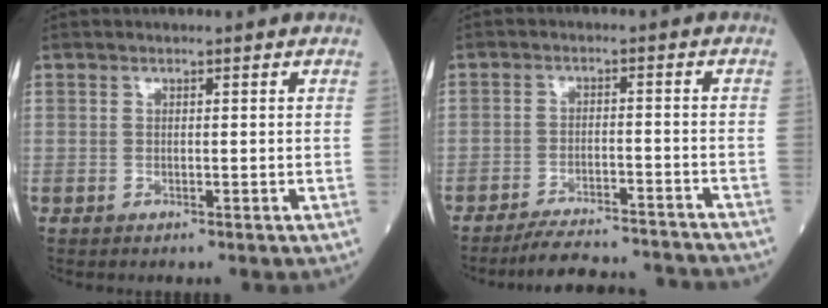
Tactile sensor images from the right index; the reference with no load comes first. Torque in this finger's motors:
{"motor_torque": [-0.31, -1.17, 0.45, 0.11]}